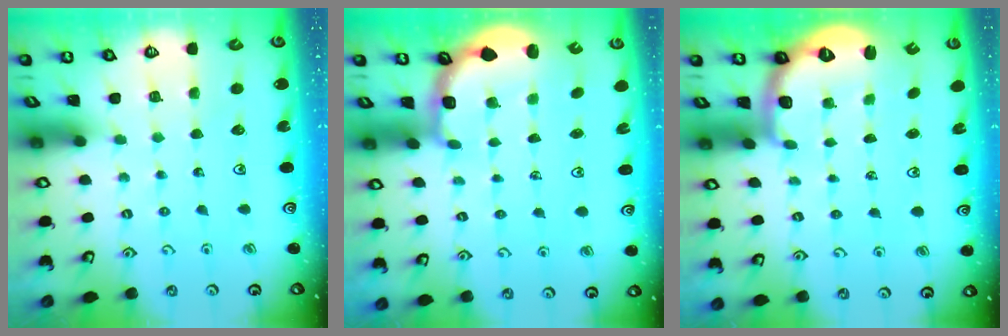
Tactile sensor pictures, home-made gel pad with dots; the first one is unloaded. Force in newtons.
{"total": 3.0, "press": 2.0, "slide": 2.2}
{"total": 2.6, "press": 1.6, "slide": 2.1}